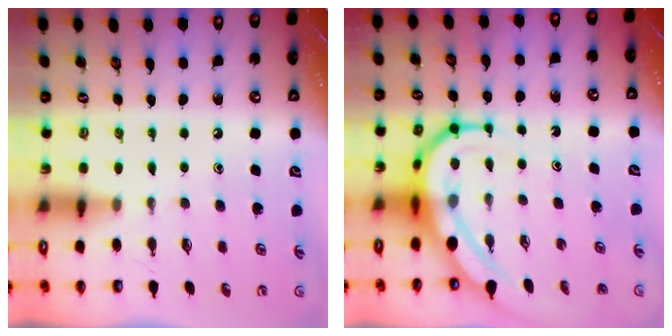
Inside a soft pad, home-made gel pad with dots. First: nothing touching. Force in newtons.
{"total": 10.3, "press": 10.2, "slide": 1.2}